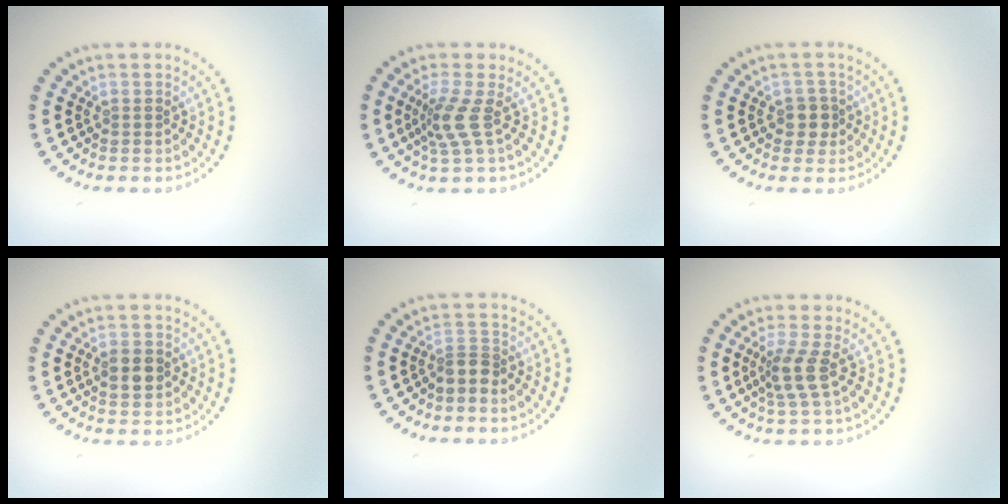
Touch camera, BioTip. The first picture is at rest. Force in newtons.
{"total": 2.7, "press": 1.9, "slide": 2.0}
{"total": 2.0, "press": 1.8, "slide": 0.9}
{"total": 2.9, "press": 2.9, "slide": 0.0}
{"total": 2.0, "press": 1.5, "slide": 1.3}
{"total": 2.6, "press": 2.0, "slide": 1.7}